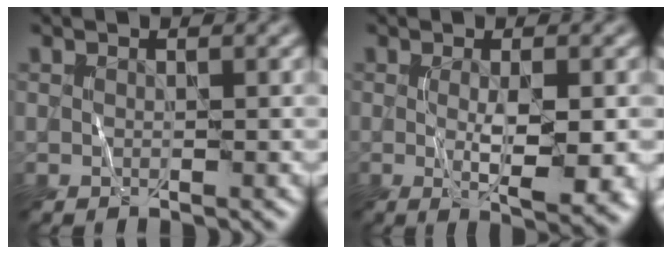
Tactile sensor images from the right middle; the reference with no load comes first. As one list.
[{"total": 5.2, "force": [-0.6, 1.1, 5.0], "torque": [-0.084, -0.011, -0.003]}]